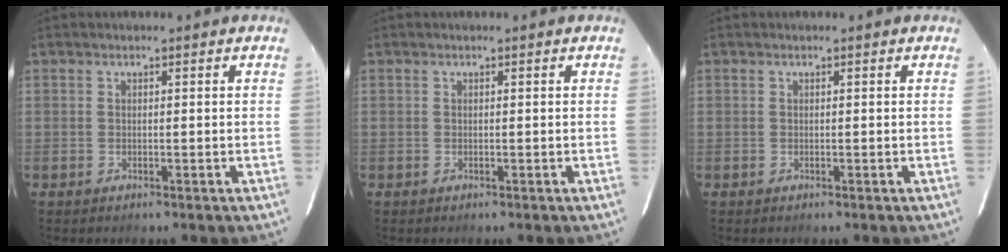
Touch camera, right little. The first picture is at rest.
{"total": 0.0}
{"total": 0.0}